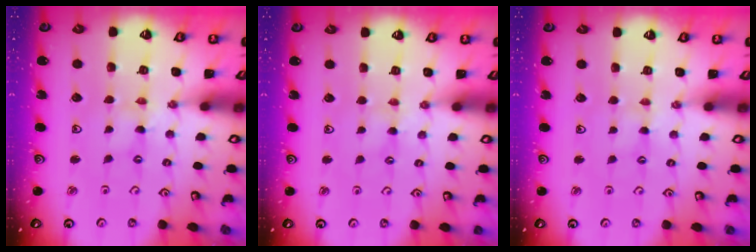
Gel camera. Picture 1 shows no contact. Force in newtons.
{"total": 1.3, "press": 1.2, "slide": 0.3}
{"total": 1.5, "press": 1.5, "slide": 0.3}